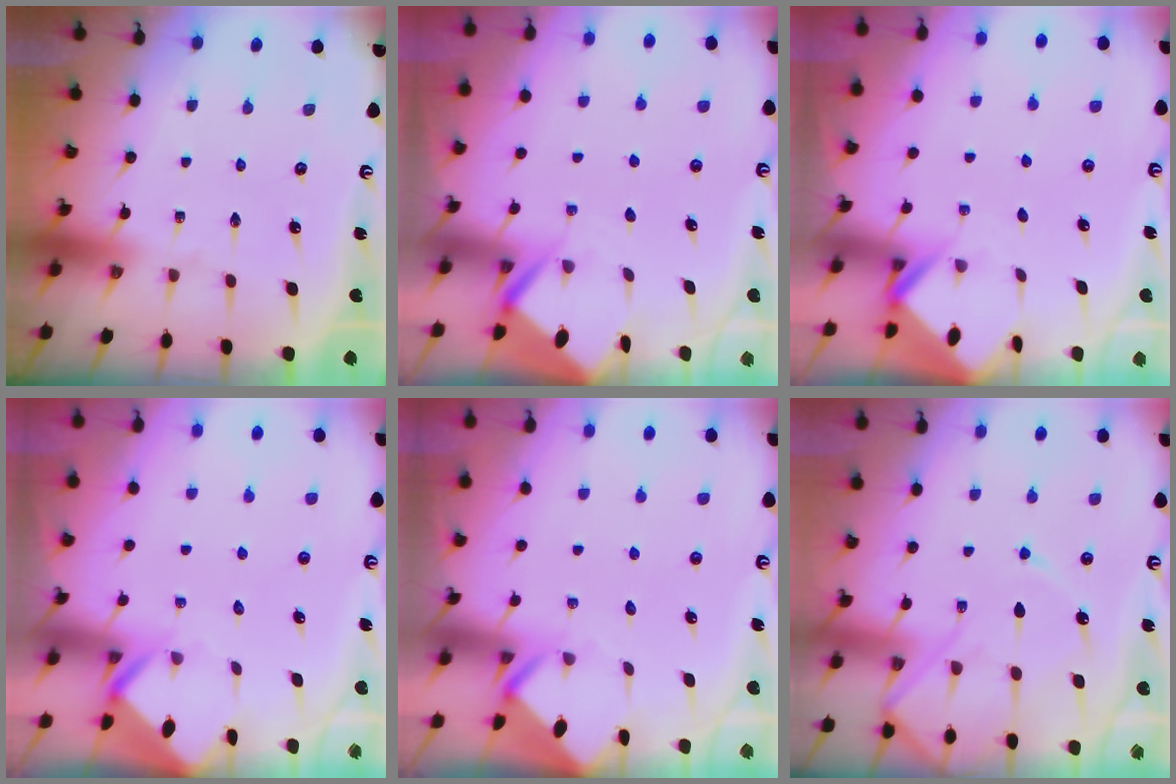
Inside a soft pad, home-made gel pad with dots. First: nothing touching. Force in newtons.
{"total": 3.8, "press": 3.8, "slide": 0.4}
{"total": 3.0, "press": 3.0, "slide": 0.2}
{"total": 2.9, "press": 2.9, "slide": 0.2}
{"total": 3.4, "press": 3.4, "slide": 0.1}
{"total": 9.9, "press": 9.9, "slide": 1.0}